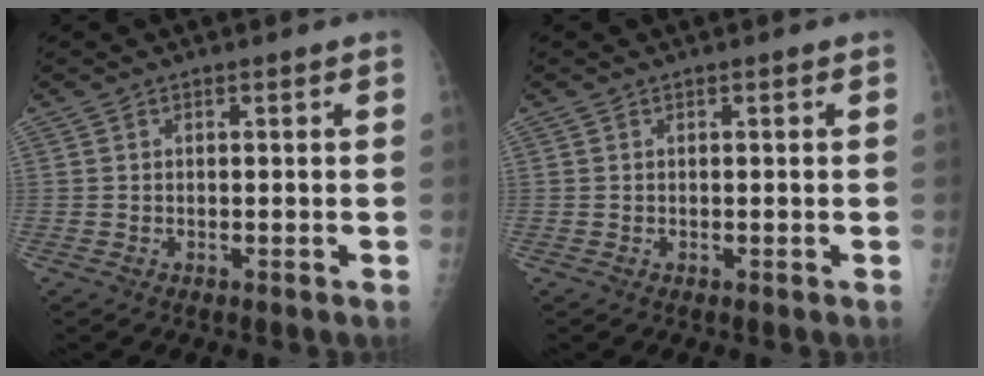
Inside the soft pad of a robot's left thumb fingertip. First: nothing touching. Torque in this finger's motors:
{"motor_torque": [-0.18, 0.01, -0.15, -0.05, 0.02]}